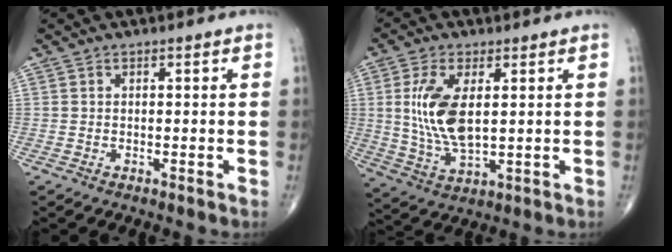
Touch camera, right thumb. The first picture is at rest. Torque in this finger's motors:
{"motor_torque": [-0.26, 0.70, 1.00, 0.06, 0.28]}